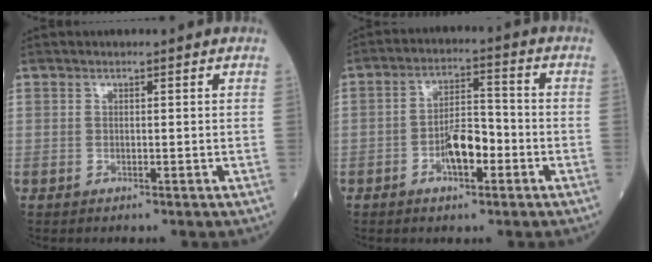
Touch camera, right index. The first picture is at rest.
{"total": 6.6, "force": [-2.5, 2.3, 5.7], "torque": [-0.105, 0.011, -0.043]}